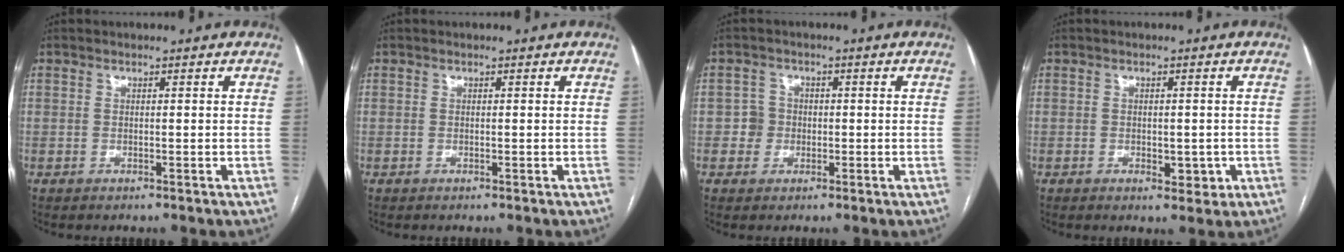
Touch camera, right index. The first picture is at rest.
{"total": 0.0}
{"total": 2.7, "force": [-0.4, 2.7, 0.3], "torque": [0.006, 0.011, -0.007]}
{"total": 3.3, "force": [-1.1, 1.8, 2.6], "torque": [-0.030, 0.001, -0.008]}